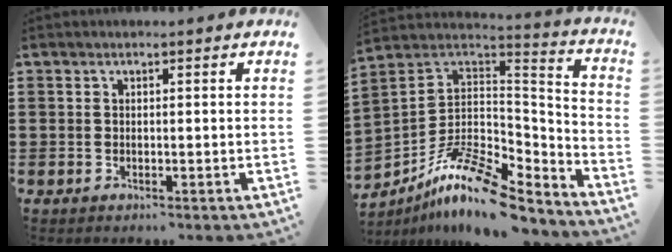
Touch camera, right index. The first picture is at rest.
{"total": 14.2, "force": [-9.5, 4.6, 9.4], "torque": [-0.185, 0.023, -0.177]}